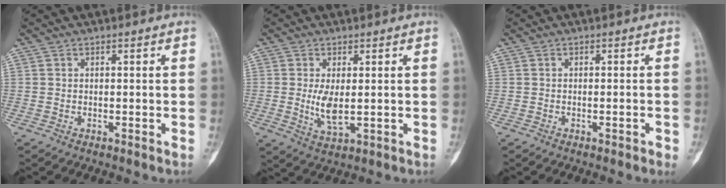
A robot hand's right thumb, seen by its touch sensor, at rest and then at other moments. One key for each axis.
{"total": 5.0, "fx": 0.1, "fy": 2.0, "fz": 4.6, "tx": -0.090, "ty": -0.014, "tz": 0.009}
{"total": 1.4, "fx": -0.6, "fy": 0.3, "fz": 1.2, "tx": -0.021, "ty": -0.001, "tz": -0.005}